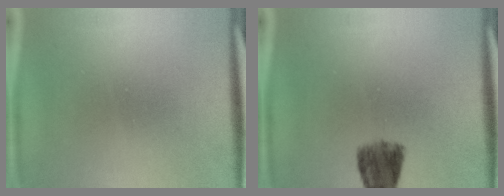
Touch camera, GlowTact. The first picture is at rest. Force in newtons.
{"total": 5.3}